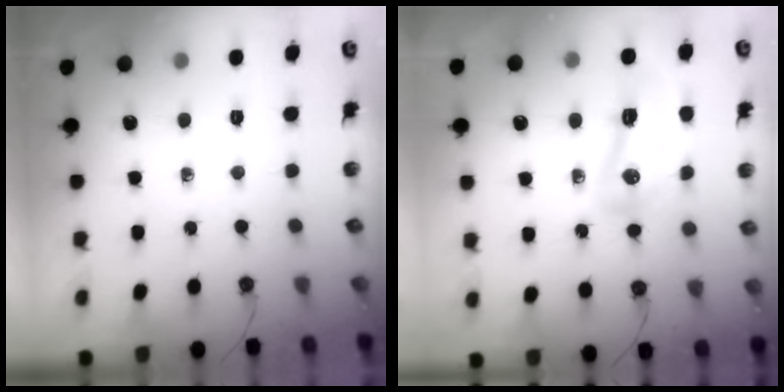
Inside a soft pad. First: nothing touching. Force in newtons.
{"total": 11.4, "press": 11.0, "slide": 2.9}